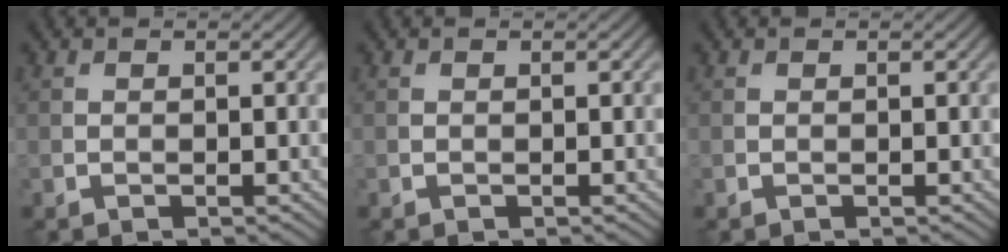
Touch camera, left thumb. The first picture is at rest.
{"total": 0.0}
{"total": 0.0}